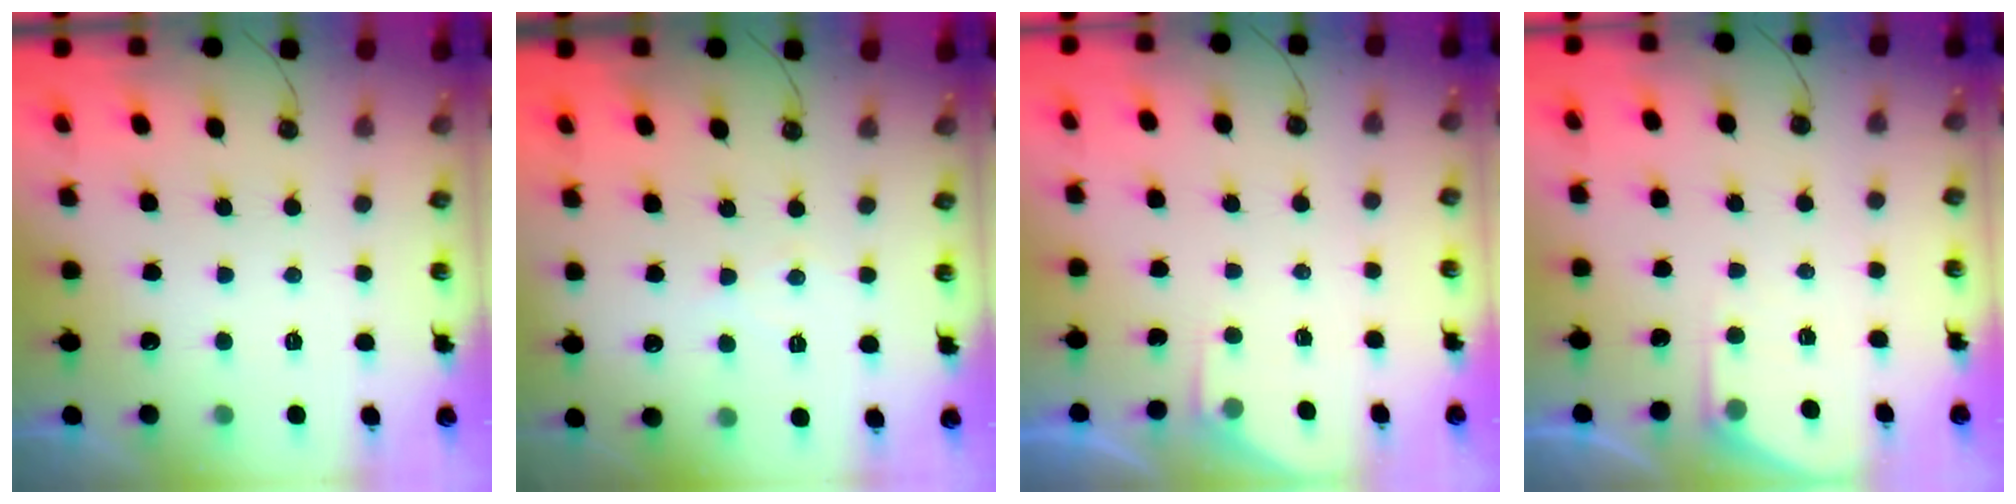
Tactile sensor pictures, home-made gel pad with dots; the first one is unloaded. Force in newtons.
{"total": 4.1, "press": 4.0, "slide": 0.6}
{"total": 2.1, "press": 2.0, "slide": 0.3}
{"total": 3.9, "press": 3.9, "slide": 0.4}